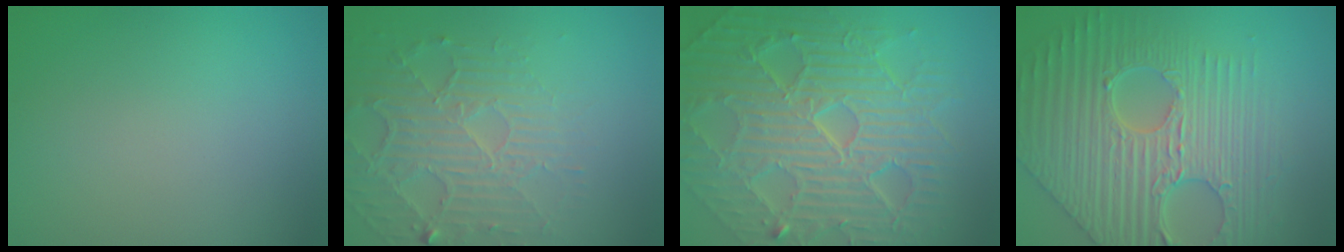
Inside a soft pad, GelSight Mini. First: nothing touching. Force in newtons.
{"total": 4.8, "press": 3.4, "slide": 3.4}
{"total": 11.1, "press": 7.2, "slide": 8.5}
{"total": 7.7, "press": 6.4, "slide": 4.3}